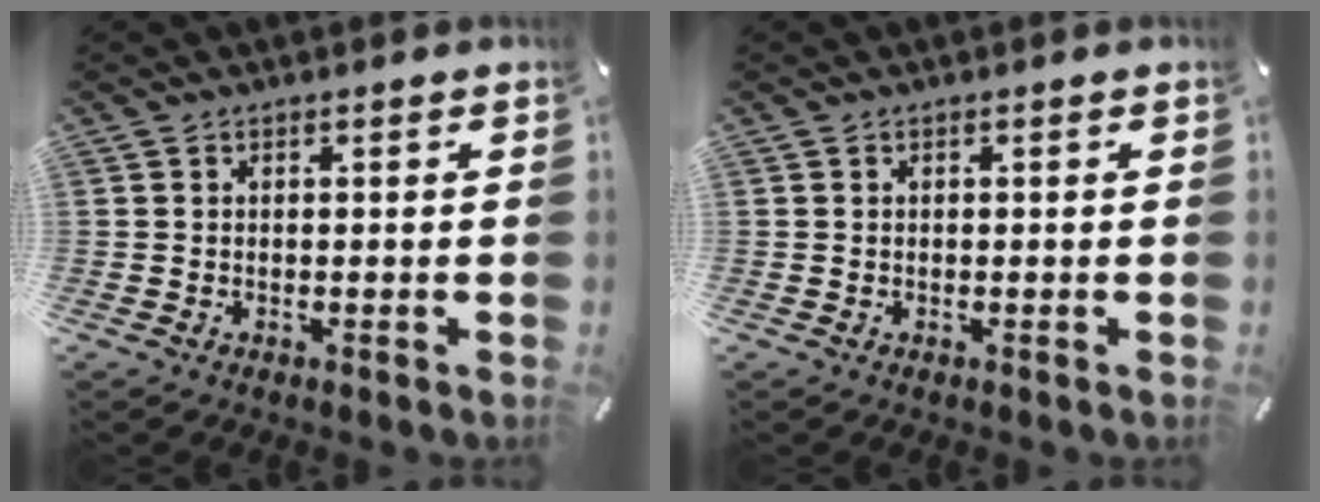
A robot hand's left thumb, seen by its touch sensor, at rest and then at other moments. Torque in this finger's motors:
{"motor_torque": [0.00, 0.00, 0.00, 0.00, 0.00]}